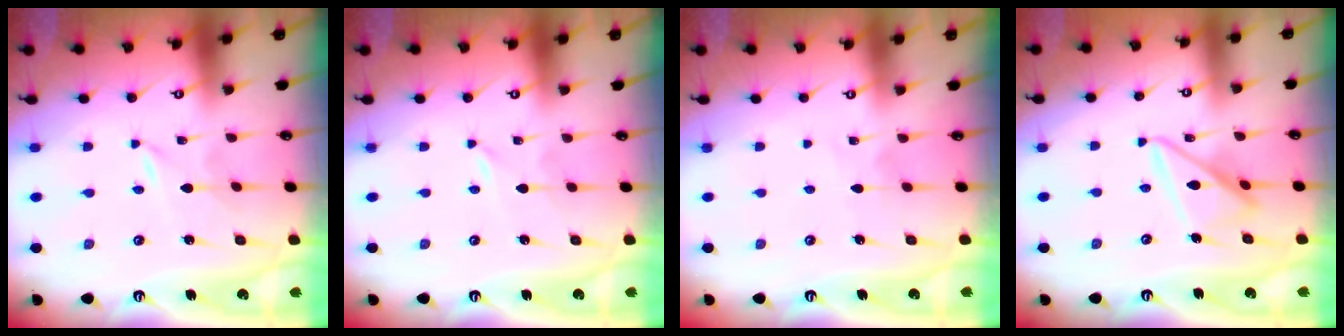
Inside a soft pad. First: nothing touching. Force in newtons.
{"total": 0.0}
{"total": 3.5, "press": 3.5, "slide": 0.4}
{"total": 13.4, "press": 13.4, "slide": 1.3}